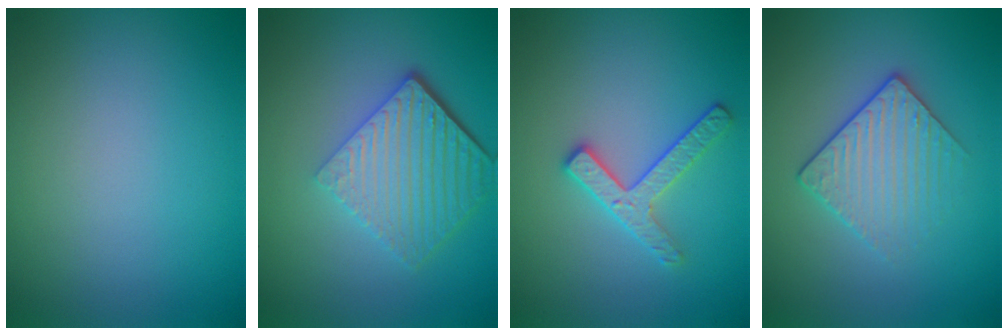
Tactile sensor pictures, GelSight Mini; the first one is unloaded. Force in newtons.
{"total": 6.2, "press": 4.2, "slide": 4.5}
{"total": 2.6, "press": 2.5, "slide": 0.6}
{"total": 3.1, "press": 2.9, "slide": 1.2}